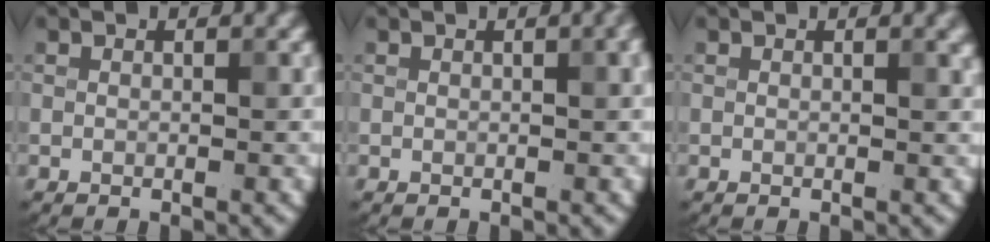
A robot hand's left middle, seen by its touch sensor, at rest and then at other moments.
{"total": 1.8, "force": [0.6, 0.6, 1.7], "torque": [-0.013, 0.009, 0.005]}
{"total": 1.2, "force": [0.7, 0.4, 1.0], "torque": [-0.007, 0.005, 0.008]}